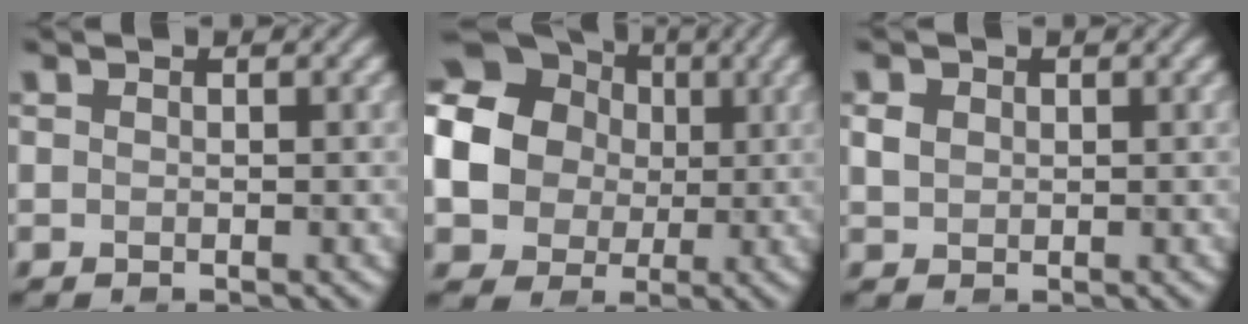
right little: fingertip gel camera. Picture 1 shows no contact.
{"total": 18.2, "force": [2.3, 16.4, 7.5], "torque": [-0.193, 0.017, -0.002]}
{"total": 1.4, "force": [0.5, 1.2, 0.6], "torque": [-0.015, 0.002, 0.009]}